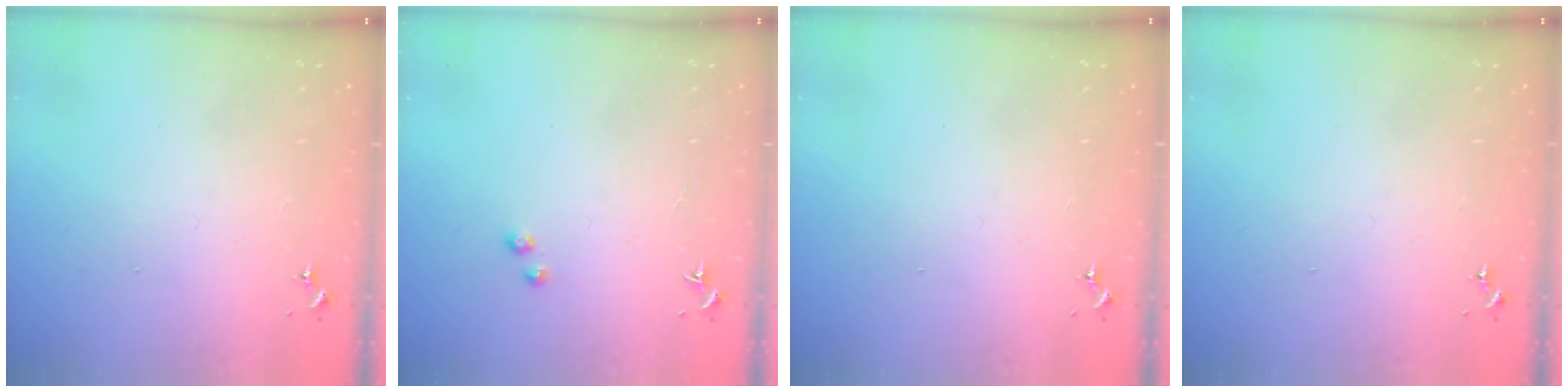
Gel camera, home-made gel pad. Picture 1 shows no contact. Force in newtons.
{"total": 1.7, "press": 1.6, "slide": 0.1}
{"total": 0.0}
{"total": 0.0}